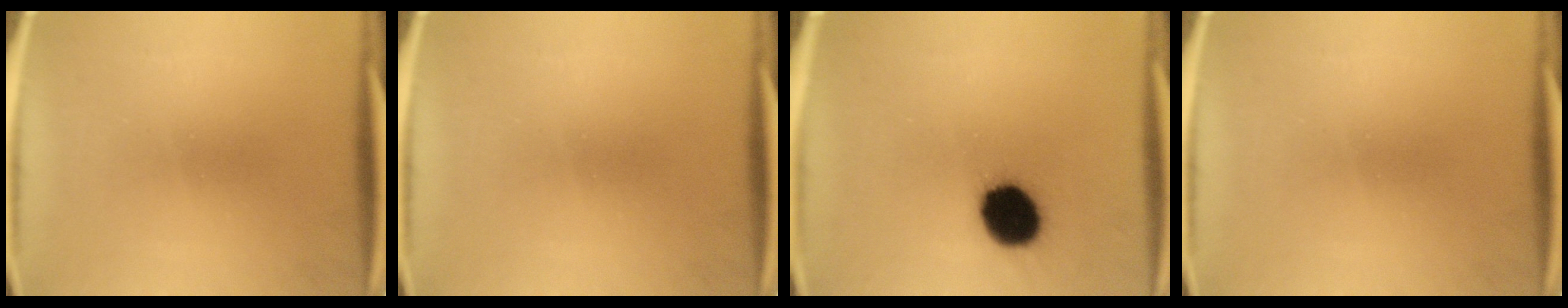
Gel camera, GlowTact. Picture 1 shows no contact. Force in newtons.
{"total": 0.0}
{"total": 13.8}
{"total": 0.0}